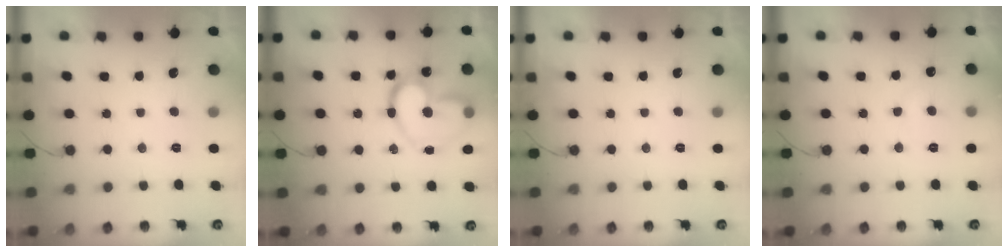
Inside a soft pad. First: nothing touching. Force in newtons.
{"total": 19.4, "press": 19.3, "slide": 1.8}
{"total": 0.0}
{"total": 6.2, "press": 6.1, "slide": 0.4}